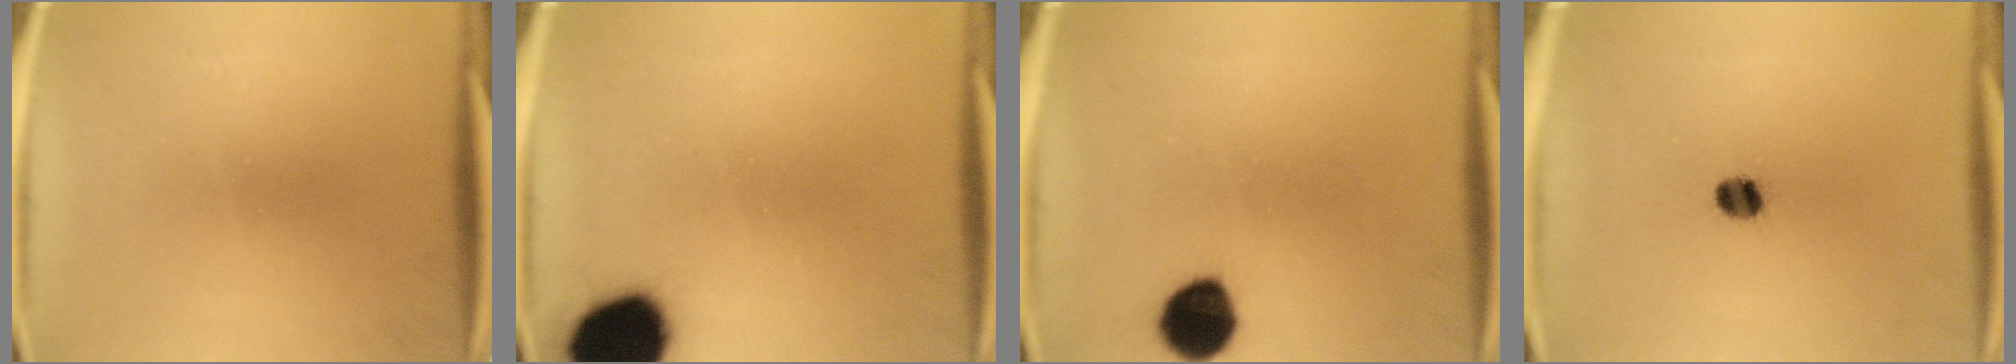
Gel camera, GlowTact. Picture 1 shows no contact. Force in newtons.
{"total": 17.2}
{"total": 9.7}
{"total": 3.5}